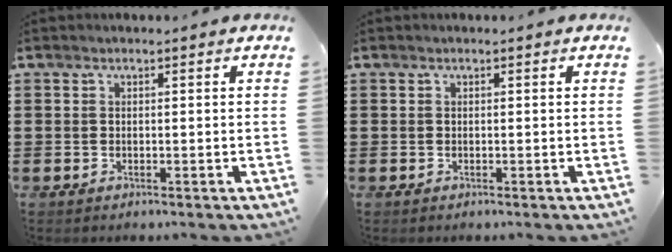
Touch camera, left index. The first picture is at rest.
{"total": 0.0}